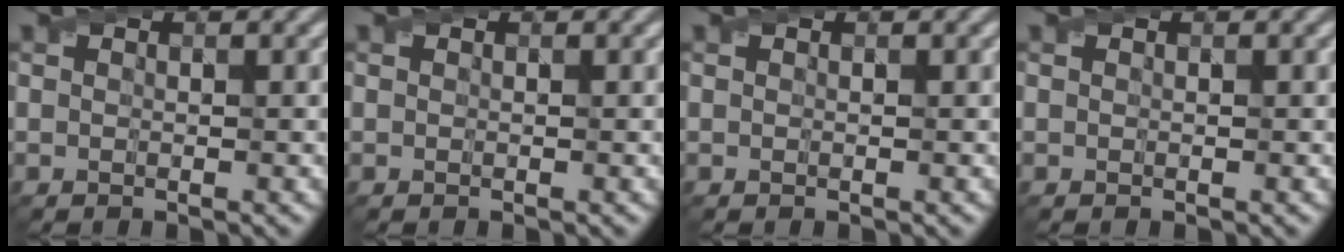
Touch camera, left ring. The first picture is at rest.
{"total": 0.0}
{"total": 0.0}
{"total": 0.0}